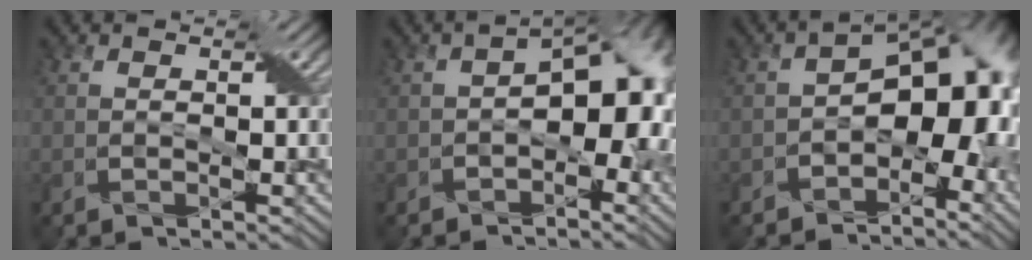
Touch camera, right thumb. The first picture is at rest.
{"total": 10.3, "force": [-1.7, 6.2, 8.0], "torque": [-0.087, -0.009, -0.027]}
{"total": 11.7, "force": [-2.6, 7.3, 8.7], "torque": [-0.098, -0.009, -0.052]}